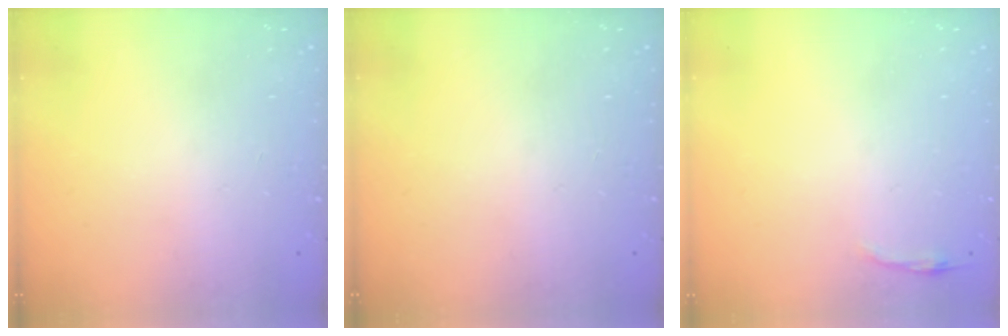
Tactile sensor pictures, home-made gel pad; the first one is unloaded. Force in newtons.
{"total": 0.0}
{"total": 2.8, "press": 2.8, "slide": 0.6}